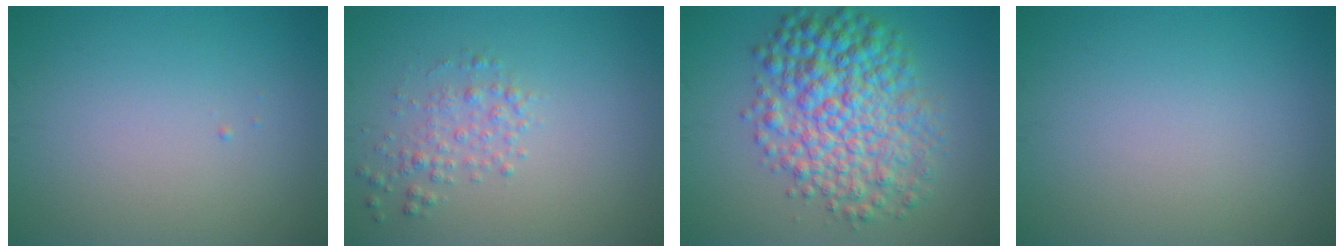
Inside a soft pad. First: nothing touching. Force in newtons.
{"total": 2.0, "press": 2.0, "slide": 0.1}
{"total": 8.4, "press": 8.4, "slide": 0.0}
{"total": 0.0}